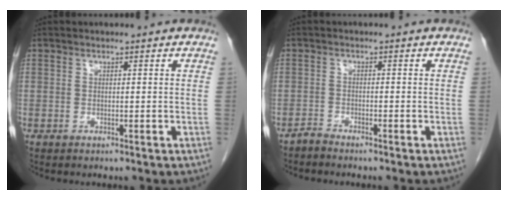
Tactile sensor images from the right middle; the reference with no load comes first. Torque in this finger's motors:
{"motor_torque": [0.09, -0.11, 0.01, 0.01]}